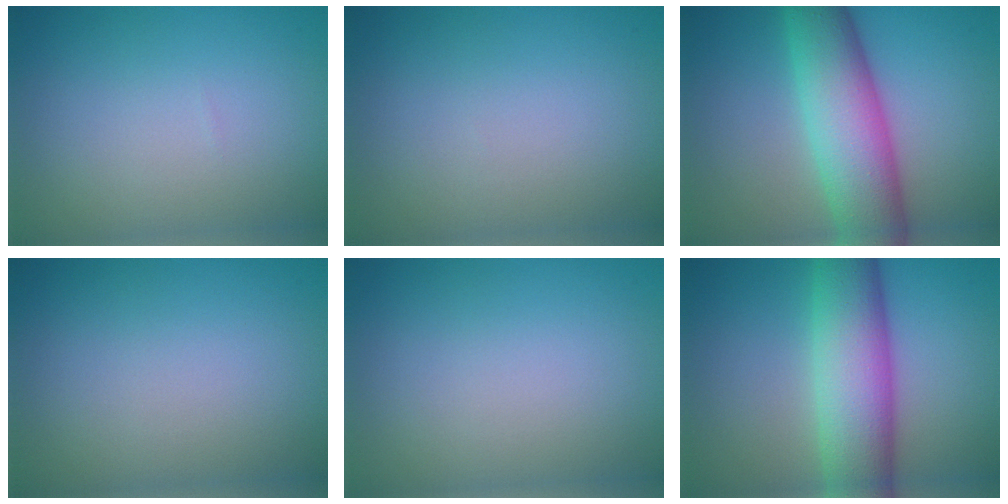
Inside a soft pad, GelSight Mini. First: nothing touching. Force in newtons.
{"total": 0.0}
{"total": 9.0, "press": 9.0, "slide": 0.3}
{"total": 0.0}
{"total": 0.0}
{"total": 8.8, "press": 8.8, "slide": 0.2}